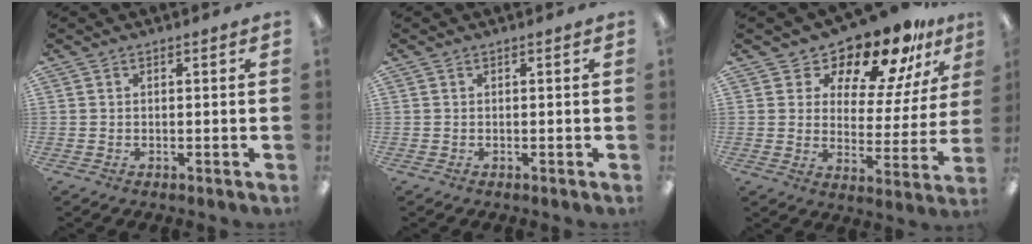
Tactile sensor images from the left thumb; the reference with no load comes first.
{"total": 0.0}
{"total": 14.4, "force": [12.5, 5.1, 5.1], "torque": [-0.095, -0.103, 0.216]}